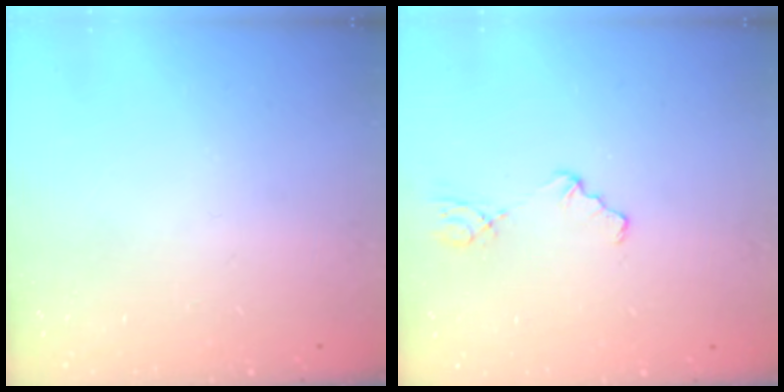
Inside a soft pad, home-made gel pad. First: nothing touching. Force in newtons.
{"total": 2.2, "press": 2.2, "slide": 0.2}